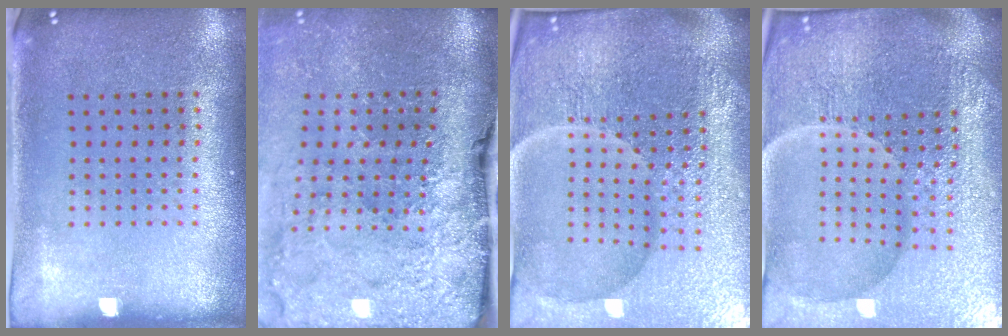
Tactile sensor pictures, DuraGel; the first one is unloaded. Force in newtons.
{"total": 4.7, "press": 3.6, "slide": 3.0}
{"total": 7.2, "press": 6.3, "slide": 3.5}
{"total": 6.3, "press": 5.7, "slide": 2.7}